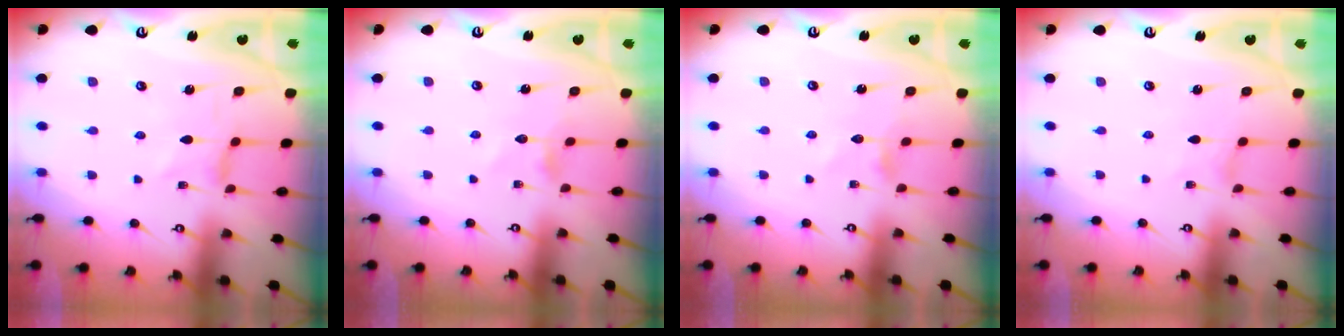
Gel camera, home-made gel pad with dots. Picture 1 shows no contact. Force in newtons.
{"total": 2.7, "press": 2.7, "slide": 0.3}
{"total": 2.7, "press": 2.7, "slide": 0.3}
{"total": 0.0}